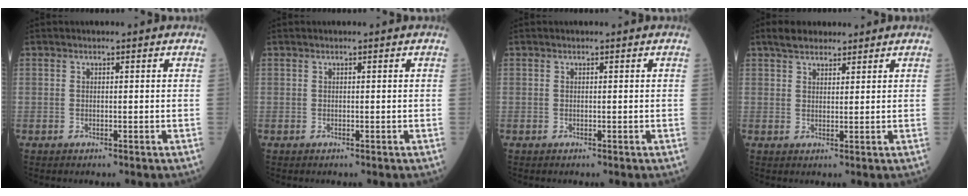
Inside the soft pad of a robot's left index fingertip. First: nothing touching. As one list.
[{"total": 0.0}, {"total": 0.0}, {"total": 4.1, "force": [3.3, 1.8, 1.7], "torque": [-0.036, 0.019, 0.058]}]